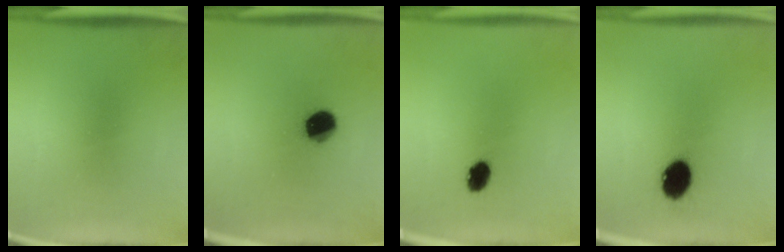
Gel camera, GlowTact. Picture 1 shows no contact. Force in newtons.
{"total": 11.6}
{"total": 4.0}
{"total": 8.6}